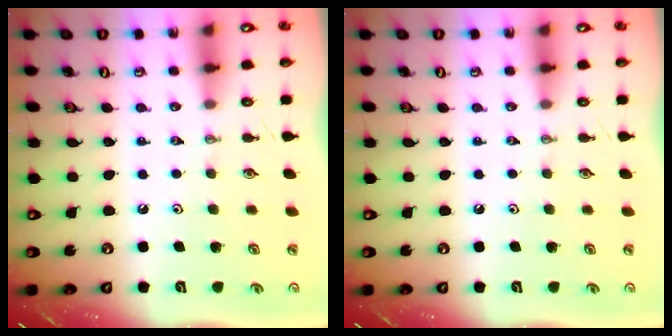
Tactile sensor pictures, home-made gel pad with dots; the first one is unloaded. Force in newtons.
{"total": 0.0}